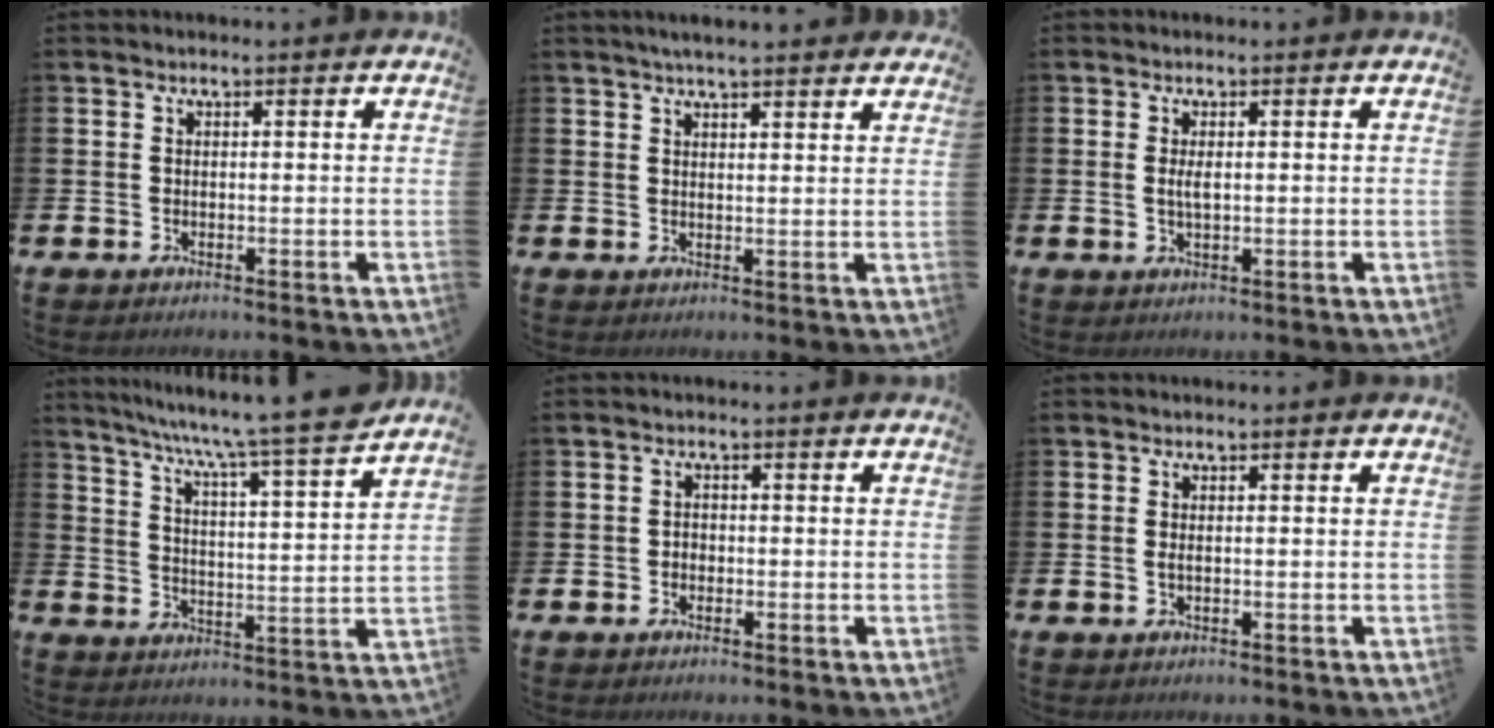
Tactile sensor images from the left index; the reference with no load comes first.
{"total": 3.3, "force": [3.1, 0.0, 1.1], "torque": [-0.024, -0.007, 0.056]}
{"total": 2.0, "force": [0.3, 0.8, 1.9], "torque": [-0.038, 0.003, 0.003]}
{"total": 7.7, "force": [6.8, -0.6, 3.5], "torque": [-0.094, -0.052, 0.111]}
{"total": 1.1, "force": [-0.4, 1.0, 0.3], "torque": [-0.007, 0.005, -0.010]}
{"total": 0.6, "force": [0.0, 0.2, 0.6], "torque": [-0.012, 0.001, 0.000]}